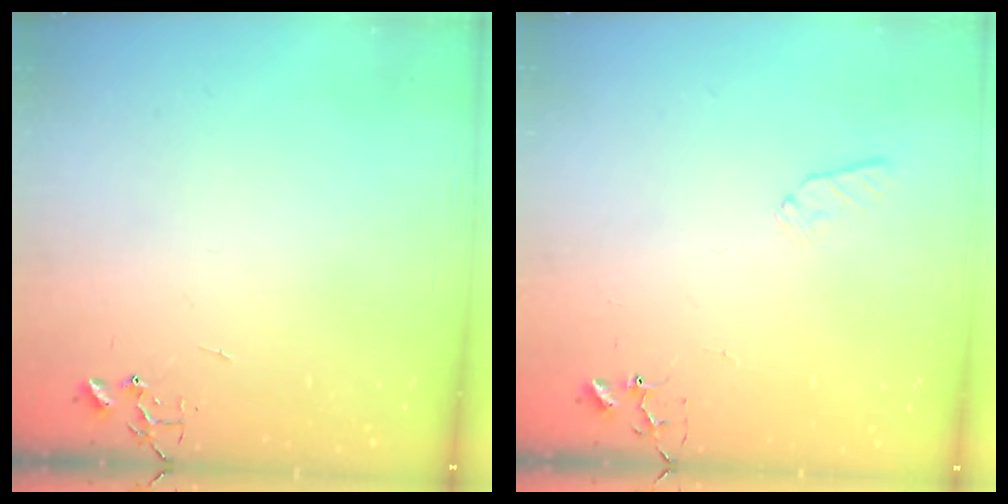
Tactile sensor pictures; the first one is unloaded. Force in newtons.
{"total": 6.6, "press": 6.5, "slide": 0.6}